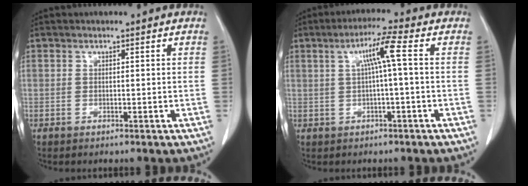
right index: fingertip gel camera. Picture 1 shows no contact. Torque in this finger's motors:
{"motor_torque": [0.84, -0.04, 0.25, 0.11]}